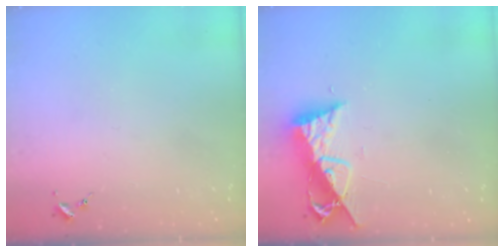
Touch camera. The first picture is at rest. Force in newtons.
{"total": 9.8, "press": 9.8, "slide": 0.8}